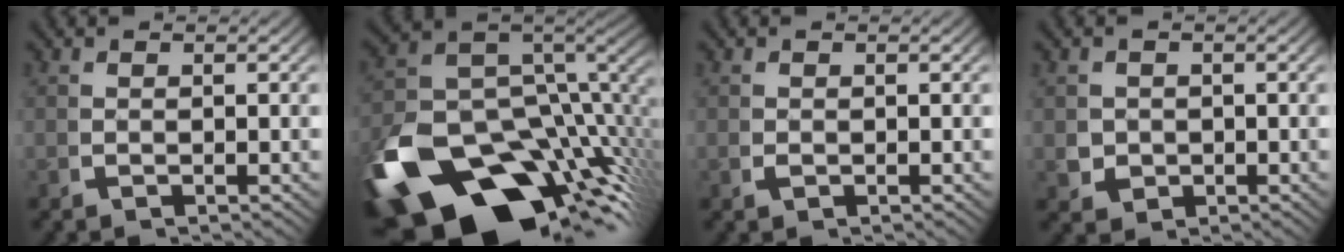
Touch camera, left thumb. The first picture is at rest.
{"total": 26.0, "force": [-10.3, 16.2, 17.5], "torque": [-0.316, -0.077, -0.137]}
{"total": 0.6, "force": [0.0, 0.4, 0.5], "torque": [-0.012, -0.005, 0.003]}
{"total": 3.2, "force": [-0.3, 2.8, 1.5], "torque": [-0.037, -0.019, 0.006]}